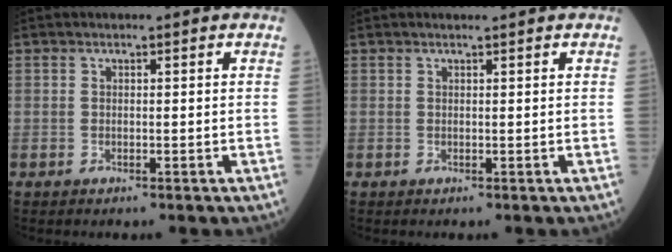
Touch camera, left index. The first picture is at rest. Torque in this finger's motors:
{"motor_torque": [0.34, 0.00, -0.08, 0.01]}